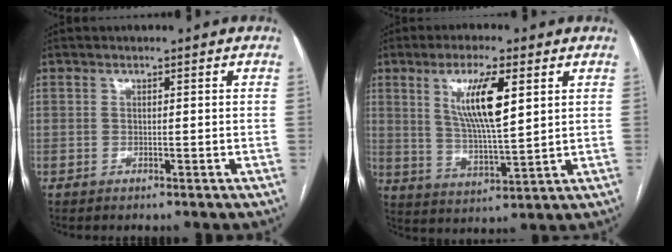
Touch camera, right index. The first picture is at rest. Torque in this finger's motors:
{"motor_torque": [0.53, 0.20, 0.37, 0.19]}